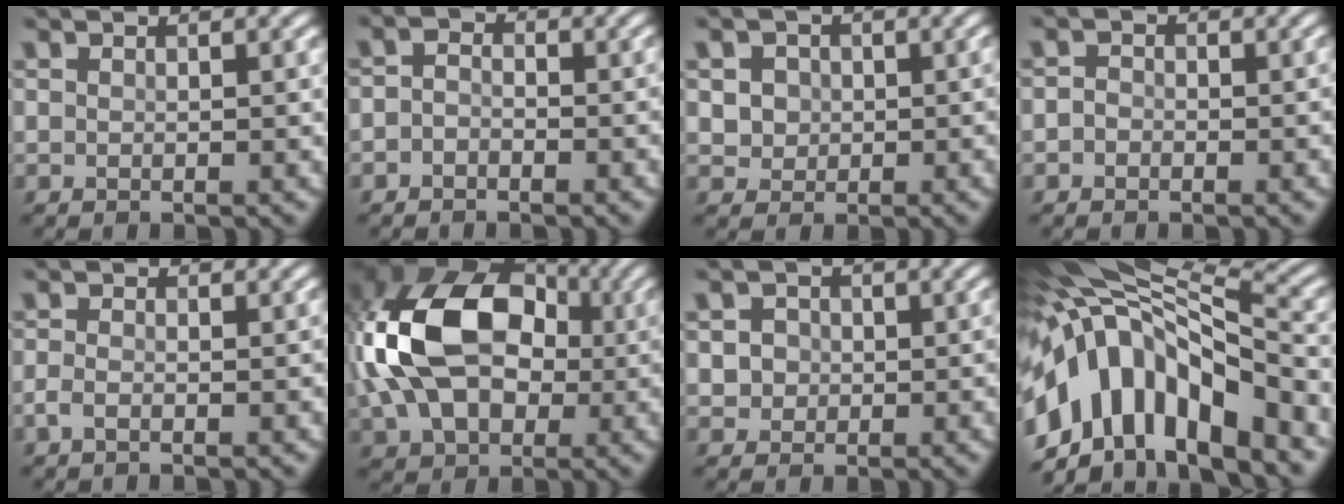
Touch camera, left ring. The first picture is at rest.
{"total": 2.2, "force": [-1.7, 1.3, 0.2], "torque": [-0.008, 0.001, -0.049]}
{"total": 3.6, "force": [0.0, 3.4, 1.4], "torque": [-0.019, -0.004, -0.009]}
{"total": 1.8, "force": [-1.3, 1.3, 0.0], "torque": [0.001, -0.002, -0.036]}
{"total": 2.2, "force": [-2.0, 0.5, 0.7], "torque": [-0.031, -0.002, -0.048]}
{"total": 14.7, "force": [0.6, 10.3, 10.6], "torque": [-0.209, -0.012, -0.003]}
{"total": 3.0, "force": [-0.5, 2.9, 0.6], "torque": [-0.006, -0.007, -0.014]}
{"total": 14.3, "force": [-4.8, 7.7, 11.1], "torque": [-0.210, 0.015, -0.093]}